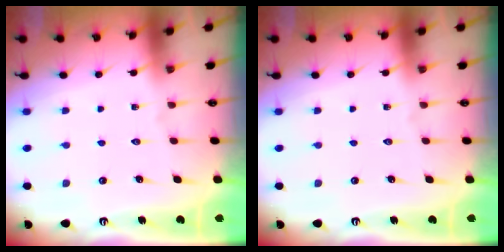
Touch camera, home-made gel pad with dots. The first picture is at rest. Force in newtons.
{"total": 0.0}